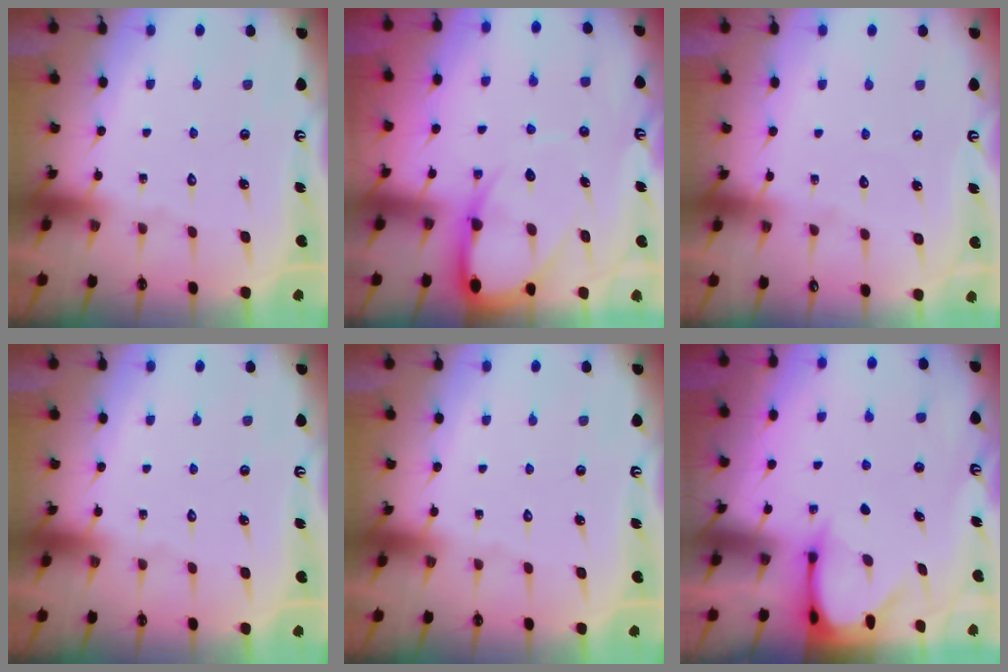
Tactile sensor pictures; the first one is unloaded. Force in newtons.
{"total": 9.7, "press": 9.6, "slide": 0.9}
{"total": 2.0, "press": 2.0, "slide": 0.2}
{"total": 0.0}
{"total": 0.0}
{"total": 3.3, "press": 3.3, "slide": 0.3}